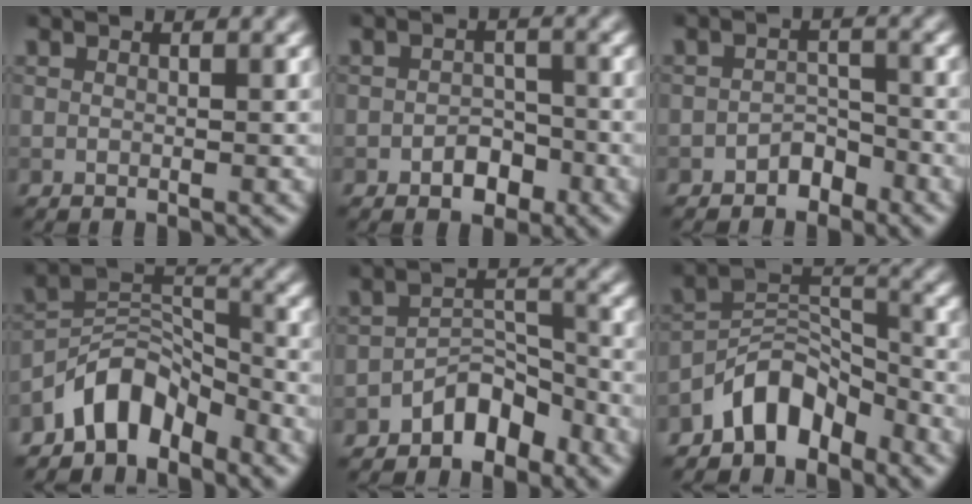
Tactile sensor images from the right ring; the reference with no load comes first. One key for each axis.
{"total": 2.4, "fx": -1.2, "fy": 1.6, "fz": 1.2, "tx": -0.012, "ty": 0.002, "tz": -0.022}
{"total": 1.9, "fx": -1.5, "fy": 1.1, "fz": 0.6, "tx": -0.003, "ty": 0.009, "tz": -0.026}
{"total": 5.7, "fx": -4.5, "fy": 2.7, "fz": 2.3, "tx": -0.025, "ty": 0.008, "tz": -0.091}
{"total": 3.7, "fx": -2.7, "fy": 1.9, "fz": 1.7, "tx": -0.017, "ty": 0.015, "tz": -0.051}
{"total": 5.3, "fx": -4.1, "fy": 2.6, "fz": 2.2, "tx": -0.022, "ty": 0.011, "tz": -0.084}